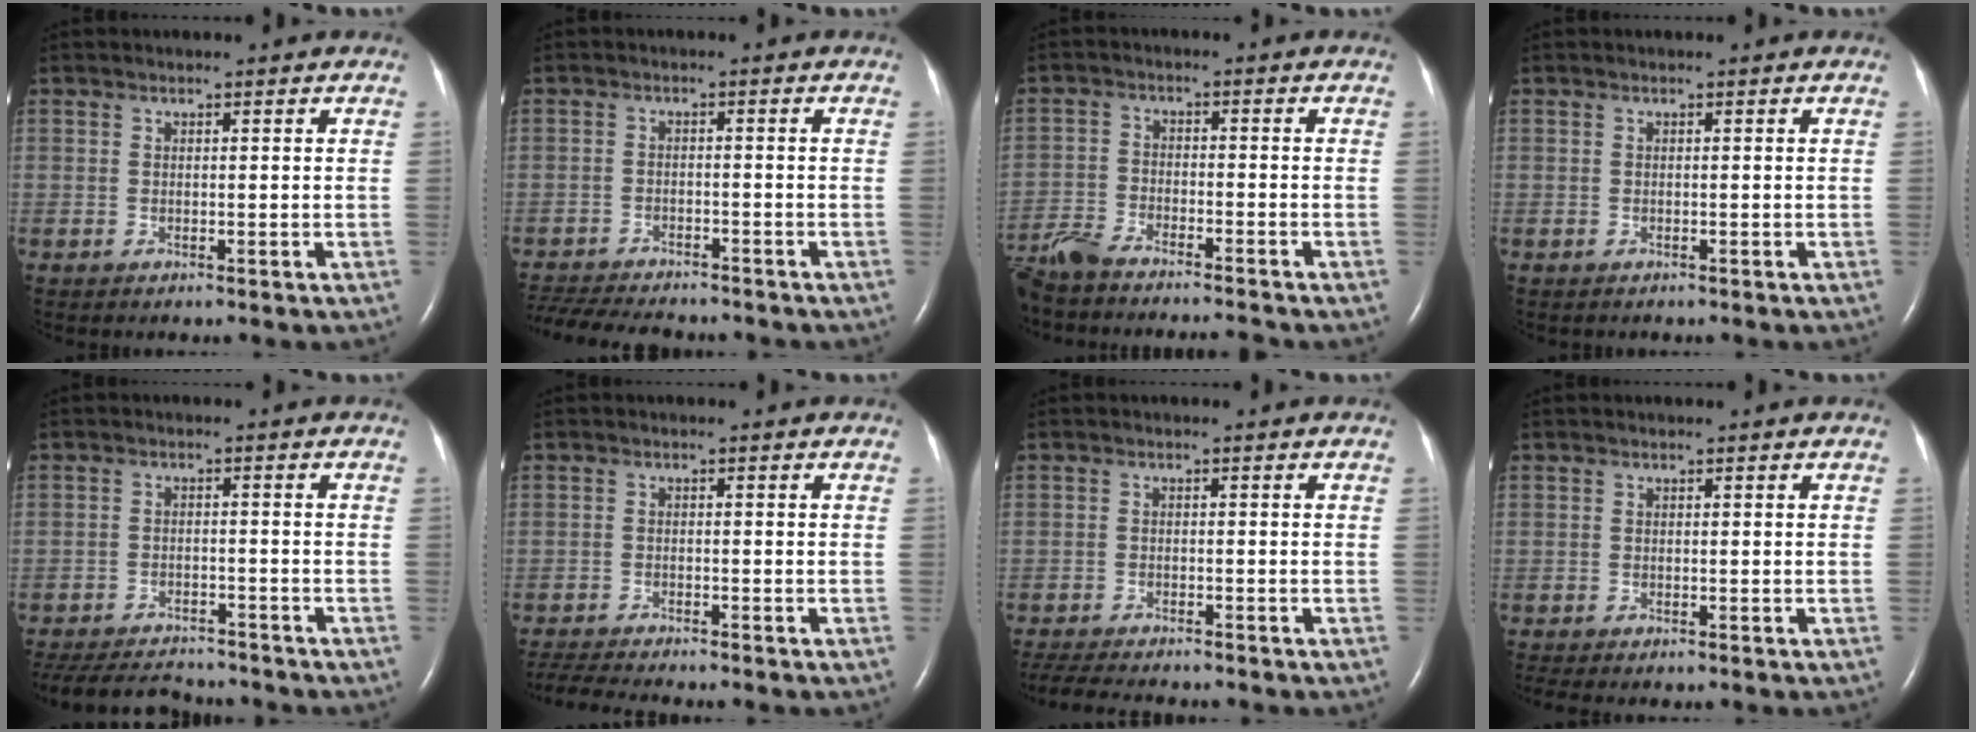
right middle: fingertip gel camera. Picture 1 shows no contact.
{"total": 12.5, "force": [-11.3, 2.6, 4.8], "torque": [-0.097, -0.010, -0.165]}
{"total": 10.9, "force": [-10.0, 1.0, 4.2], "torque": [-0.081, -0.007, -0.166]}
{"total": 0.0}
{"total": 12.4, "force": [-11.4, 3.2, 3.9], "torque": [-0.086, -0.005, -0.164]}
{"total": 6.5, "force": [-6.1, -0.1, 2.3], "torque": [-0.042, -0.018, -0.101]}
{"total": 8.6, "force": [-7.8, 1.1, 3.5], "torque": [-0.058, -0.015, -0.121]}
{"total": 2.4, "force": [-2.0, 0.5, 1.2], "torque": [-0.018, -0.006, -0.026]}